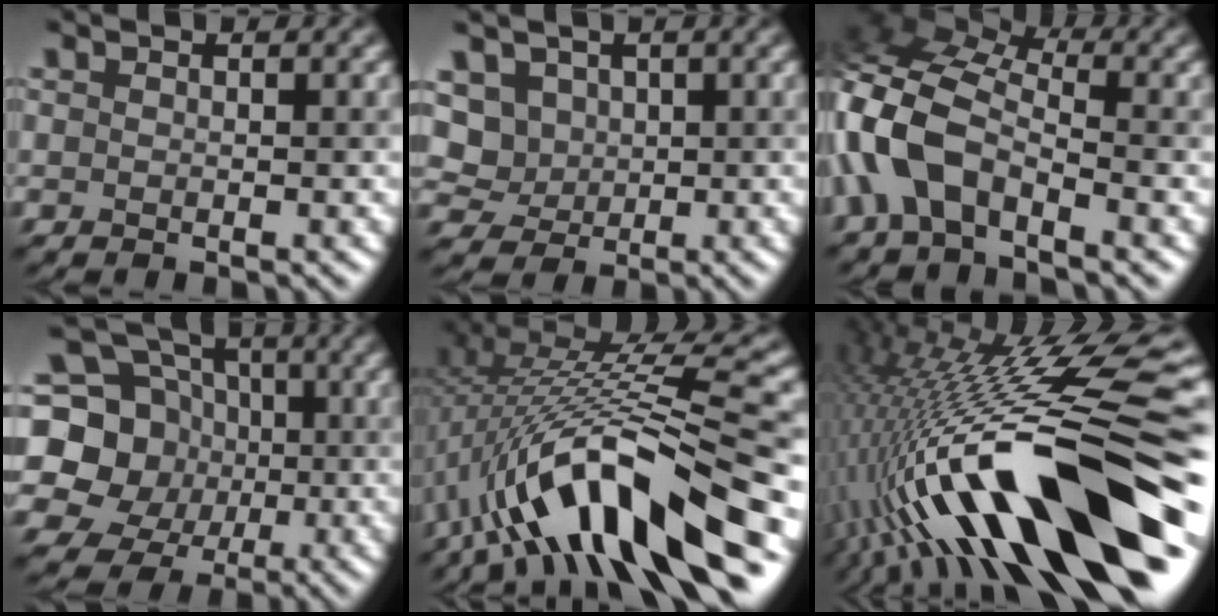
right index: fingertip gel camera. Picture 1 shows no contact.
{"total": 4.7, "force": [1.8, 4.0, 1.6], "torque": [-0.033, 0.012, 0.036]}
{"total": 8.1, "force": [-2.3, 4.5, 6.3], "torque": [-0.141, 0.023, -0.064]}
{"total": 10.5, "force": [0.8, 9.5, 4.4], "torque": [-0.099, 0.023, -0.019]}
{"total": 14.4, "force": [-5.0, 4.1, 12.9], "torque": [-0.215, 0.021, -0.076]}
{"total": 17.4, "force": [-4.4, 4.7, 16.2], "torque": [-0.279, 0.035, -0.074]}